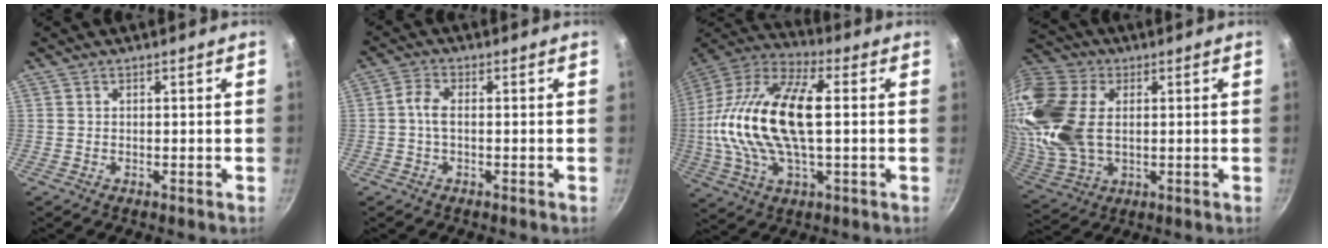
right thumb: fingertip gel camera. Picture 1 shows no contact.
{"total": 3.1, "force": [-0.3, 1.5, 2.8], "torque": [-0.068, 0.011, -0.014]}
{"total": 23.2, "force": [0.8, 10.8, 20.6], "torque": [-0.408, 0.032, 0.003]}
{"total": 22.9, "force": [3.4, 15.5, 16.5], "torque": [-0.361, 0.001, 0.065]}